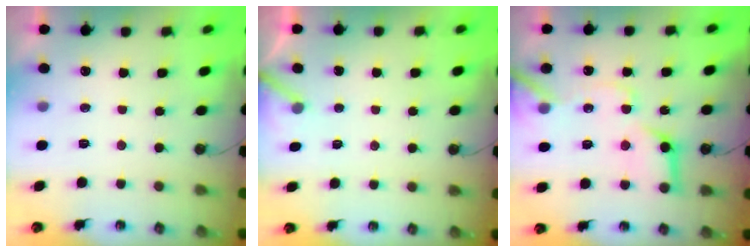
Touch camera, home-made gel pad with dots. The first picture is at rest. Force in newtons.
{"total": 3.6, "press": 3.6, "slide": 0.2}
{"total": 17.3, "press": 17.2, "slide": 2.3}